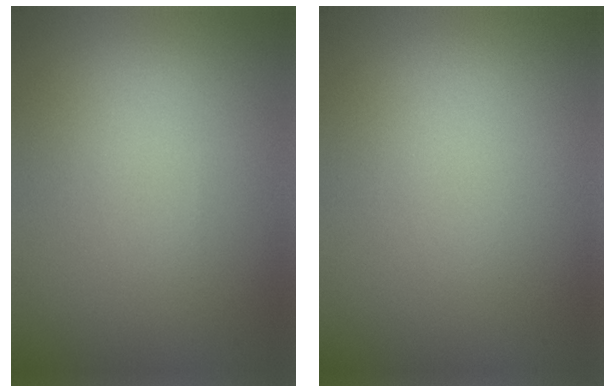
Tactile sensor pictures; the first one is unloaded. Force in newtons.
{"total": 0.0}